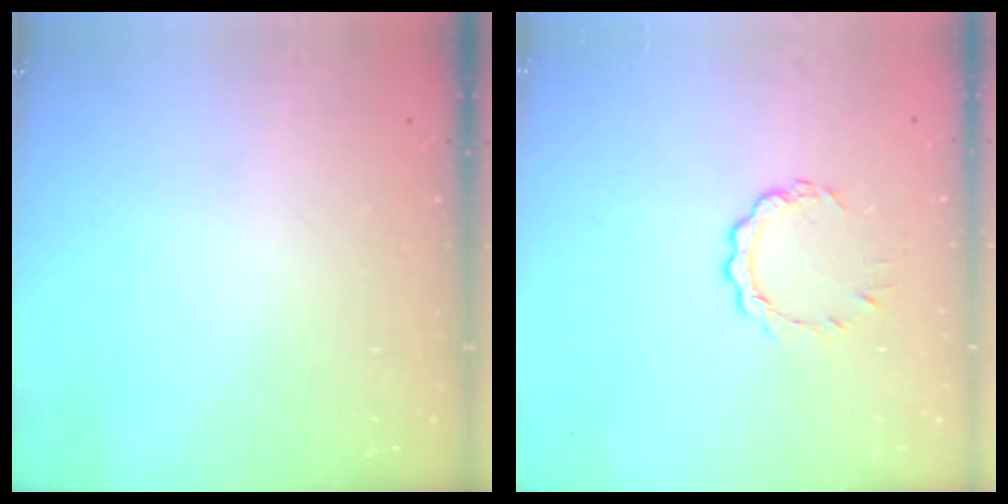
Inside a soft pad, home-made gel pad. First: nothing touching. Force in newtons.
{"total": 5.0, "press": 4.9, "slide": 0.6}